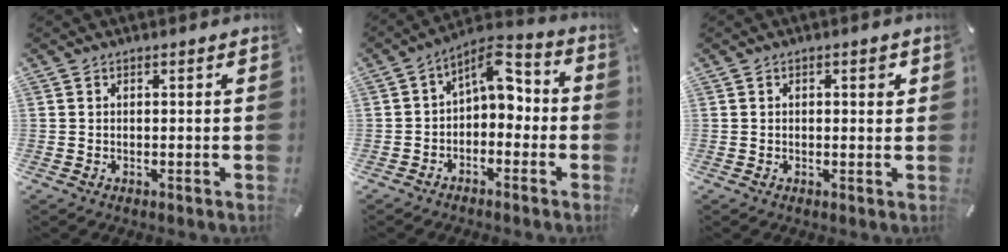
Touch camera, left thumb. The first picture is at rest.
{"total": 7.3, "force": [1.2, 4.7, 5.4], "torque": [-0.075, -0.013, 0.015]}
{"total": 2.0, "force": [0.5, 0.8, 1.7], "torque": [-0.019, 0.001, 0.003]}